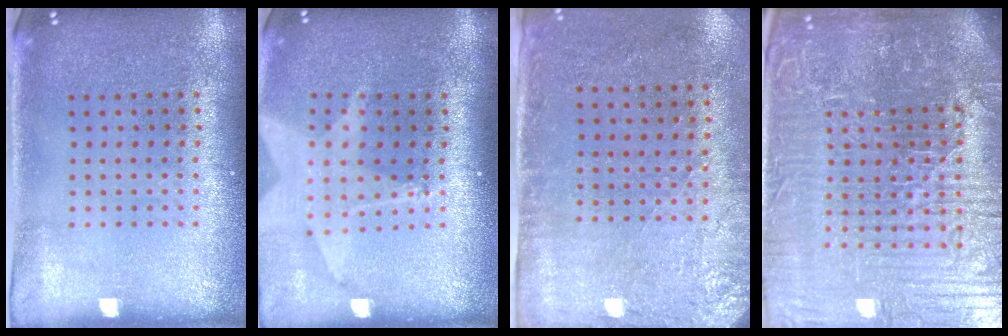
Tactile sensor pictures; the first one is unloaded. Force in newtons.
{"total": 2.0, "press": 1.5, "slide": 1.3}
{"total": 2.8, "press": 2.3, "slide": 1.6}
{"total": 7.9, "press": 7.0, "slide": 3.7}